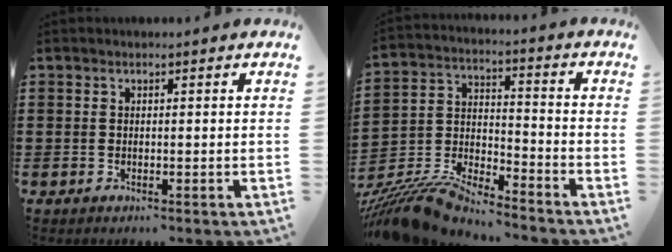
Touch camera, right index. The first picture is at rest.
{"total": 9.9, "force": [-9.4, 1.2, 2.7], "torque": [-0.070, 0.011, -0.191]}